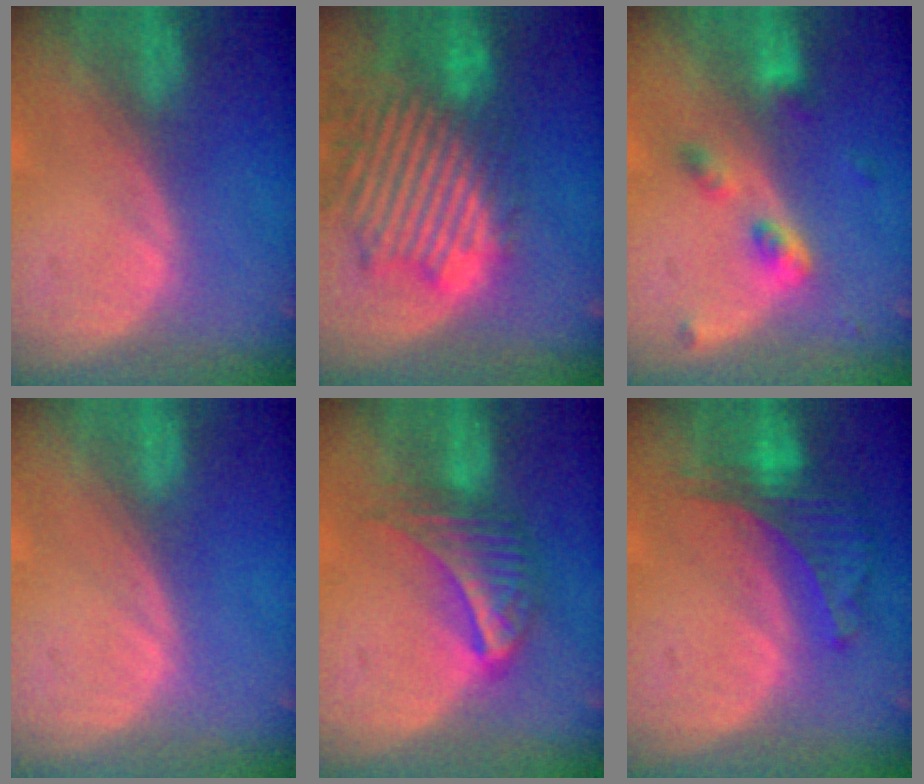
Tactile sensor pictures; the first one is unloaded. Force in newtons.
{"total": 13.7, "press": 11.7, "slide": 7.2}
{"total": 4.2, "press": 4.2, "slide": 0.5}
{"total": 0.0}
{"total": 7.4, "press": 6.6, "slide": 3.5}
{"total": 6.3, "press": 5.9, "slide": 2.3}